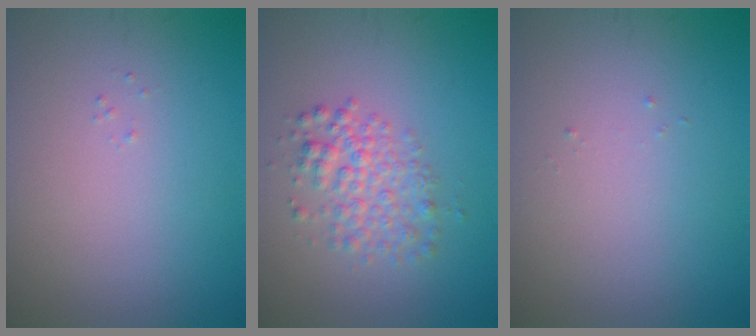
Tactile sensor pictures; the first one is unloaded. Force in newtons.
{"total": 3.2, "press": 3.2, "slide": 0.1}
{"total": 0.0}